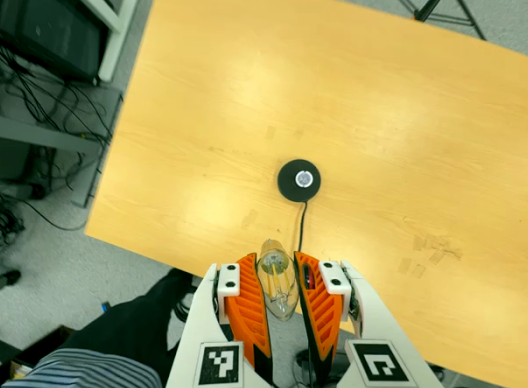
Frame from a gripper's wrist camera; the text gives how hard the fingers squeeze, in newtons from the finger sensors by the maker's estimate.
{"total": 21.1, "left": 23.8, "right": 18.4}